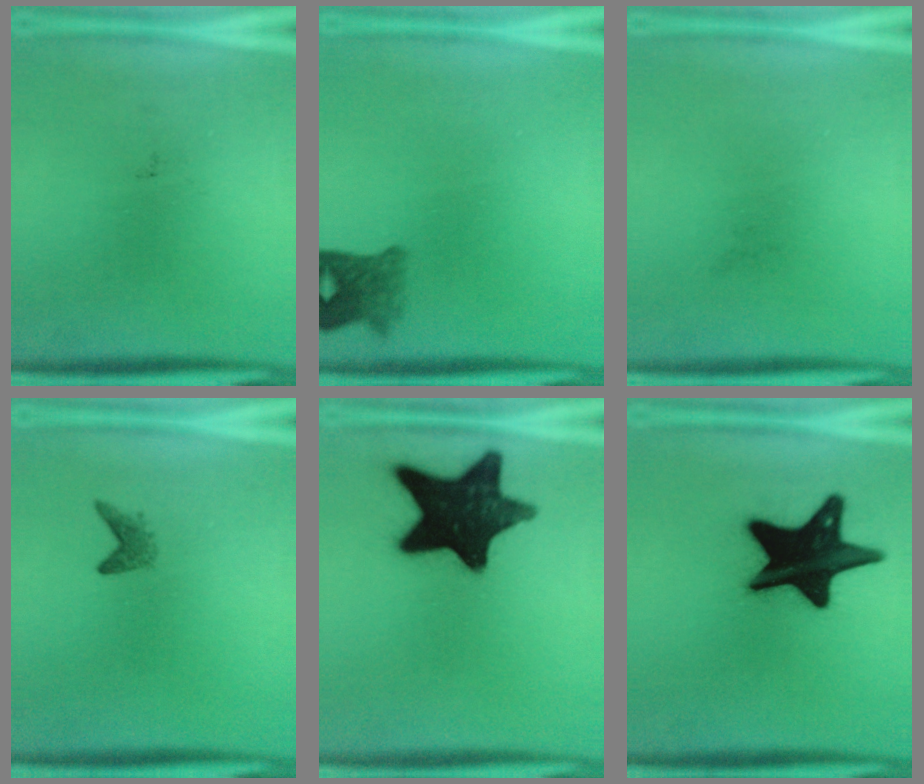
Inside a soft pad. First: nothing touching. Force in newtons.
{"total": 3.7}
{"total": 0.0}
{"total": 1.4}
{"total": 17.6}
{"total": 20.2}